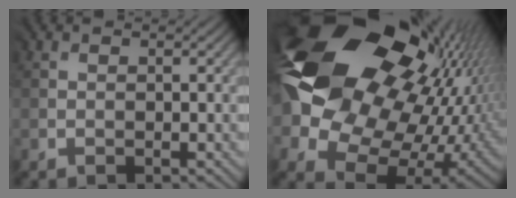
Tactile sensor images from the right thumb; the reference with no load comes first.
{"total": 21.5, "force": [7.4, 16.3, 11.9], "torque": [-0.322, 0.024, 0.160]}